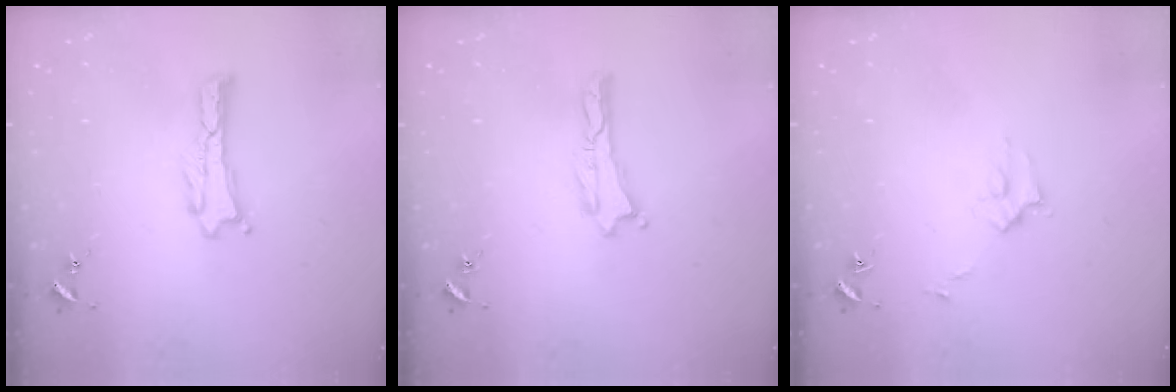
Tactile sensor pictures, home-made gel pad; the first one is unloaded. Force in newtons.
{"total": 0.0}
{"total": 2.7, "press": 2.7, "slide": 0.3}